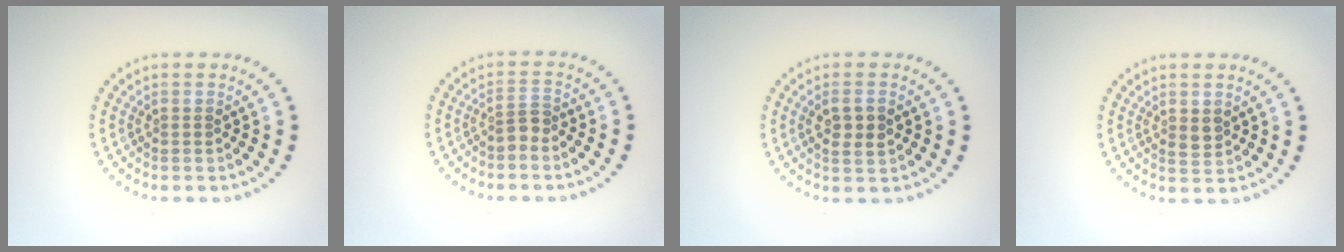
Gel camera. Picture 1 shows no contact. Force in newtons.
{"total": 1.7, "press": 1.3, "slide": 1.0}
{"total": 2.4, "press": 2.4, "slide": 0.3}
{"total": 1.4, "press": 1.4, "slide": 0.3}